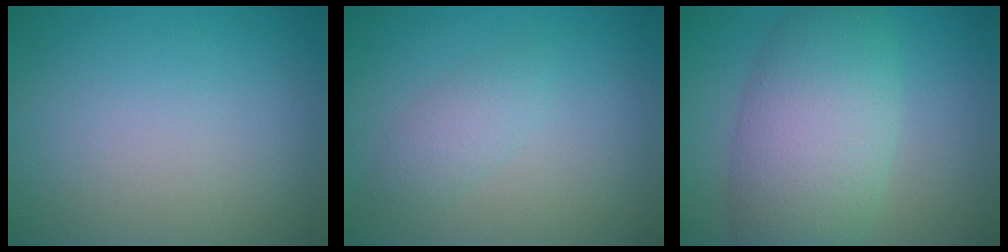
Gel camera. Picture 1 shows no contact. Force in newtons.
{"total": 1.8, "press": 1.8, "slide": 0.1}
{"total": 8.0, "press": 8.0, "slide": 0.3}